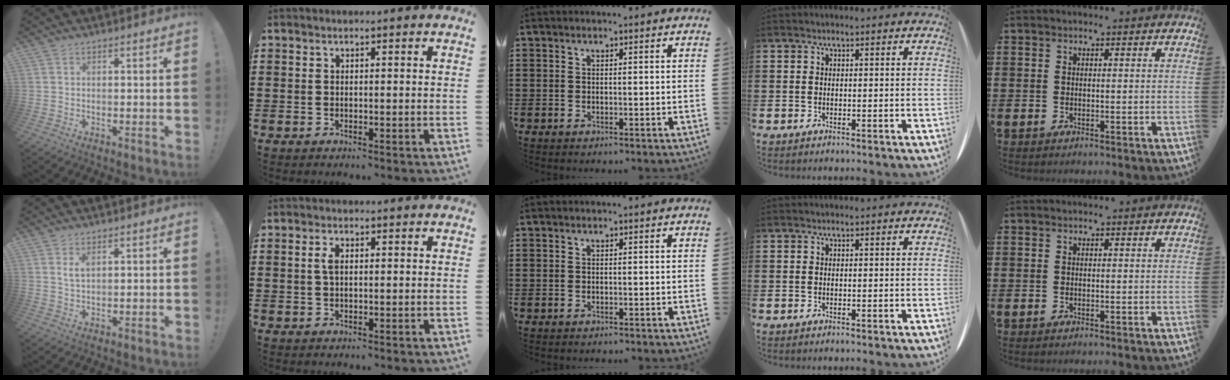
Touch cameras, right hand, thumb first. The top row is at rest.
{"thumb": {"total": 2.9, "force": [1.4, 1.3, 2.2], "torque": [-0.046, 0.001, 0.027]}, "index": {"total": 2.0, "force": [0.4, 0.9, 1.7], "torque": [-0.037, 0.007, 0.004]}}